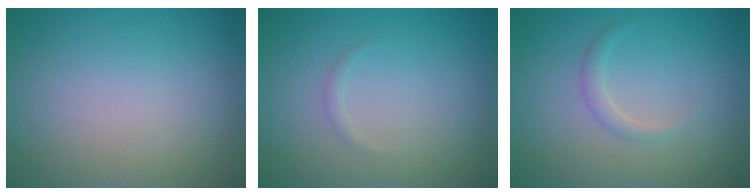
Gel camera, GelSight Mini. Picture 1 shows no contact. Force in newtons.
{"total": 0.6, "press": 0.6, "slide": 0.0}
{"total": 0.7, "press": 0.7, "slide": 0.1}